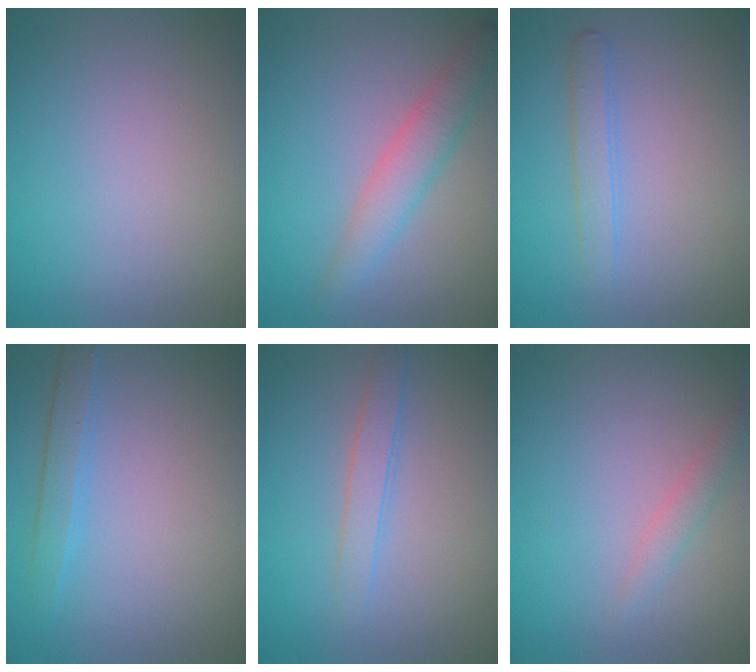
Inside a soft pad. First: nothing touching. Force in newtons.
{"total": 3.0, "press": 3.0, "slide": 0.1}
{"total": 1.6, "press": 1.6, "slide": 0.1}
{"total": 1.7, "press": 1.7, "slide": 0.1}
{"total": 1.7, "press": 1.7, "slide": 0.1}
{"total": 1.3, "press": 1.3, "slide": 0.1}